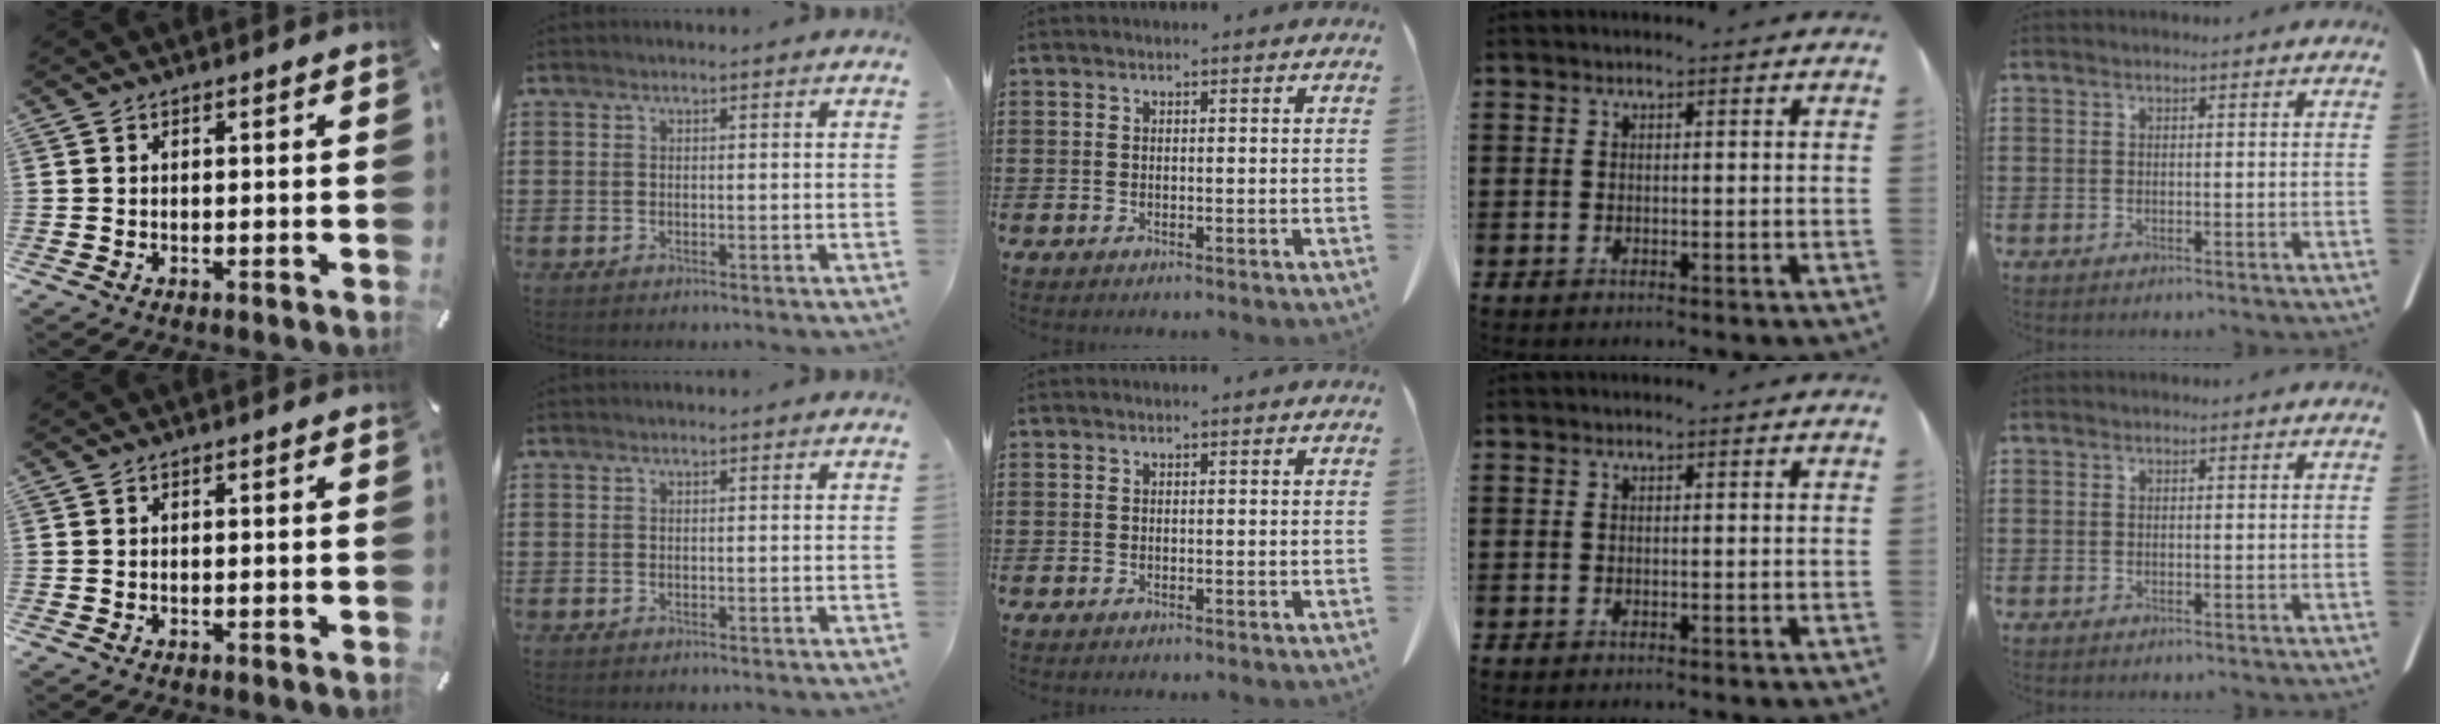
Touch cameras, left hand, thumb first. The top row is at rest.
{}